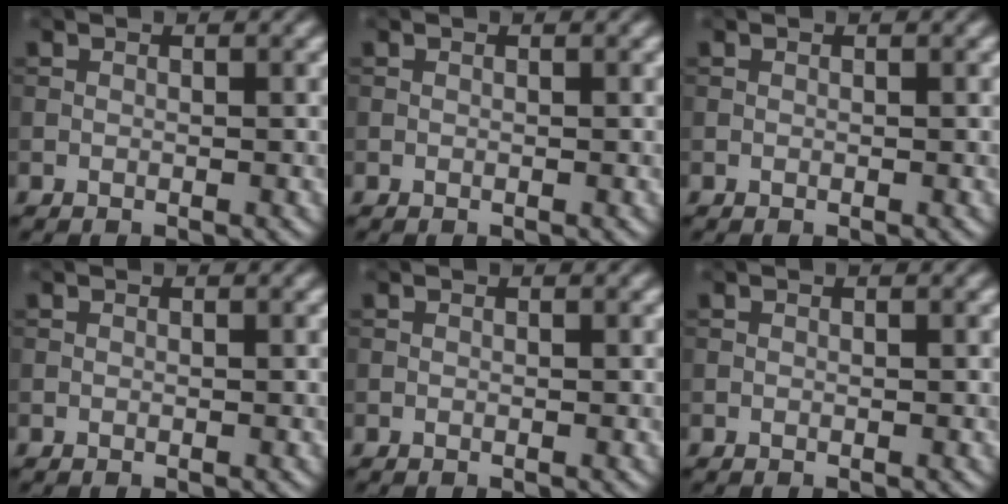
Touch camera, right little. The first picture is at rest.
{"total": 0.0}
{"total": 0.0}
{"total": 0.0}
{"total": 0.0}
{"total": 0.0}